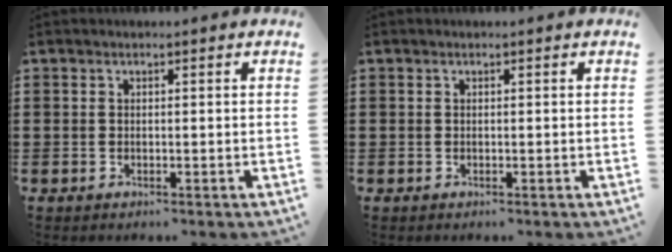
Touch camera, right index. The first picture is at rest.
{"total": 0.0}